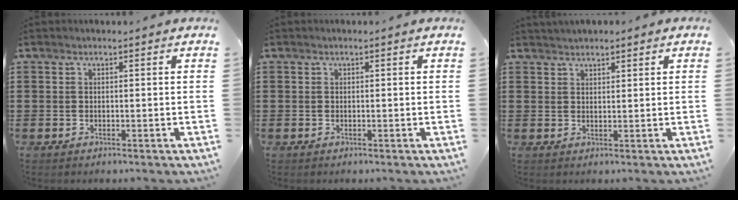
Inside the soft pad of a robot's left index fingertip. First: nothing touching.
{"total": 0.0}
{"total": 1.6, "force": [1.5, 0.3, 0.2], "torque": [-0.006, 0.003, 0.030]}